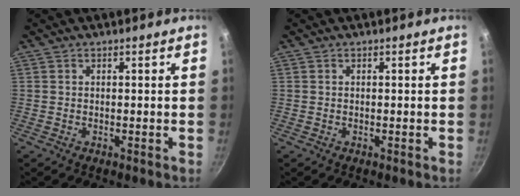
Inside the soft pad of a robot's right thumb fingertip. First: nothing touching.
{"total": 0.0}